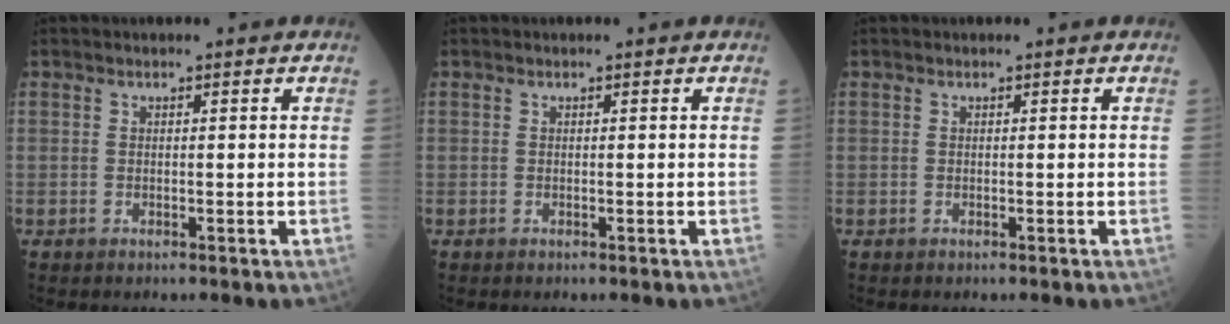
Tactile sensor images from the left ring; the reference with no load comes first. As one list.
[{"total": 0.0}, {"total": 0.0}]